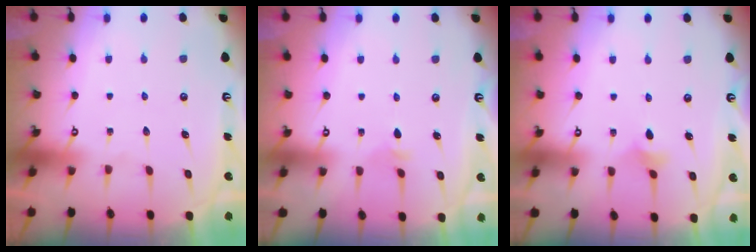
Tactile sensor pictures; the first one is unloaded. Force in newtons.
{"total": 3.1, "press": 3.0, "slide": 0.7}
{"total": 3.4, "press": 3.3, "slide": 0.8}